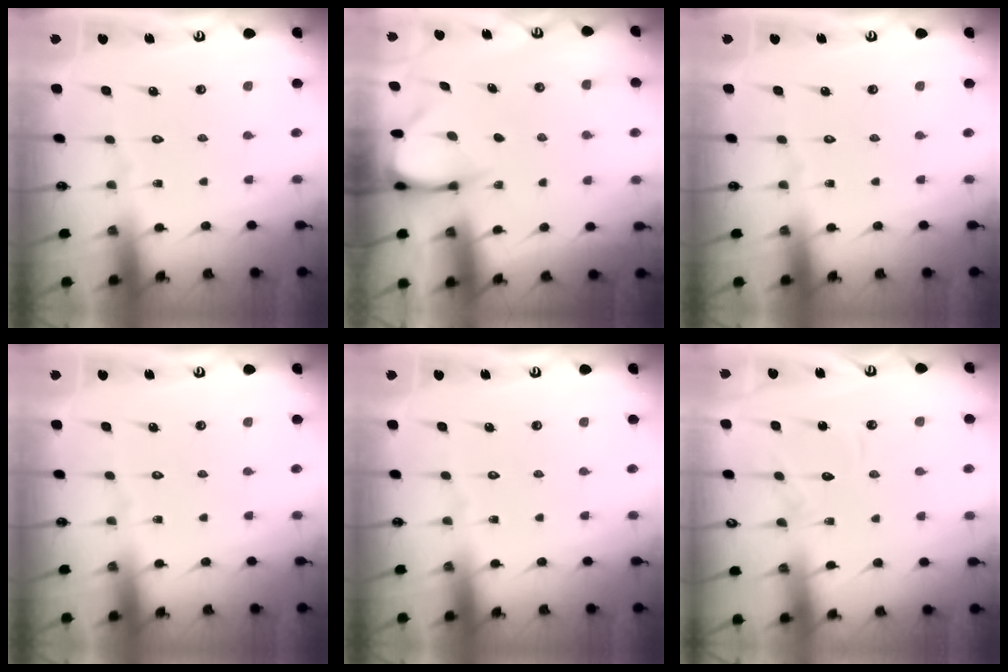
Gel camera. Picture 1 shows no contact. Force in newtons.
{"total": 3.8, "press": 3.7, "slide": 0.2}
{"total": 0.0}
{"total": 0.0}
{"total": 0.0}
{"total": 10.3, "press": 10.2, "slide": 0.7}